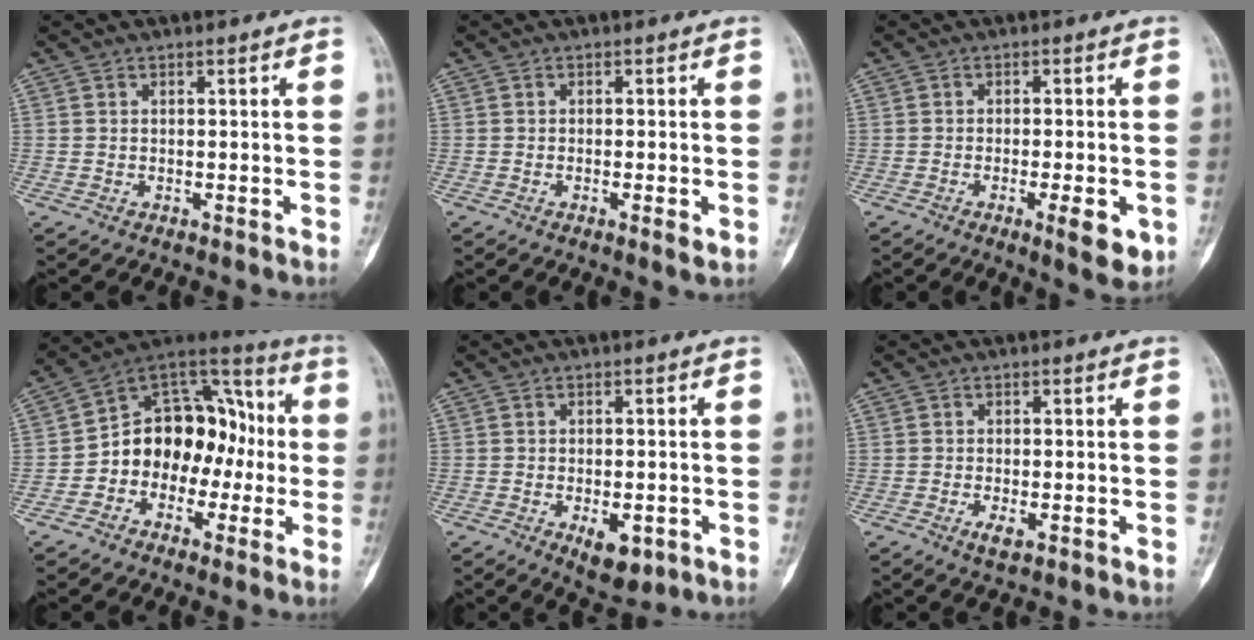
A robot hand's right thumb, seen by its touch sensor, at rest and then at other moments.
{"total": 2.1, "force": [-0.7, 0.4, 2.0], "torque": [-0.034, -0.005, -0.012]}
{"total": 6.6, "force": [-2.3, 1.7, 5.9], "torque": [-0.078, -0.008, -0.029]}
{"total": 16.4, "force": [-2.3, 12.3, 10.7], "torque": [-0.105, 0.068, -0.049]}
{"total": 5.8, "force": [-2.2, 2.9, 4.5], "torque": [-0.057, 0.003, -0.020]}
{"total": 2.3, "force": [-1.0, 0.8, 1.9], "torque": [-0.038, -0.002, -0.018]}